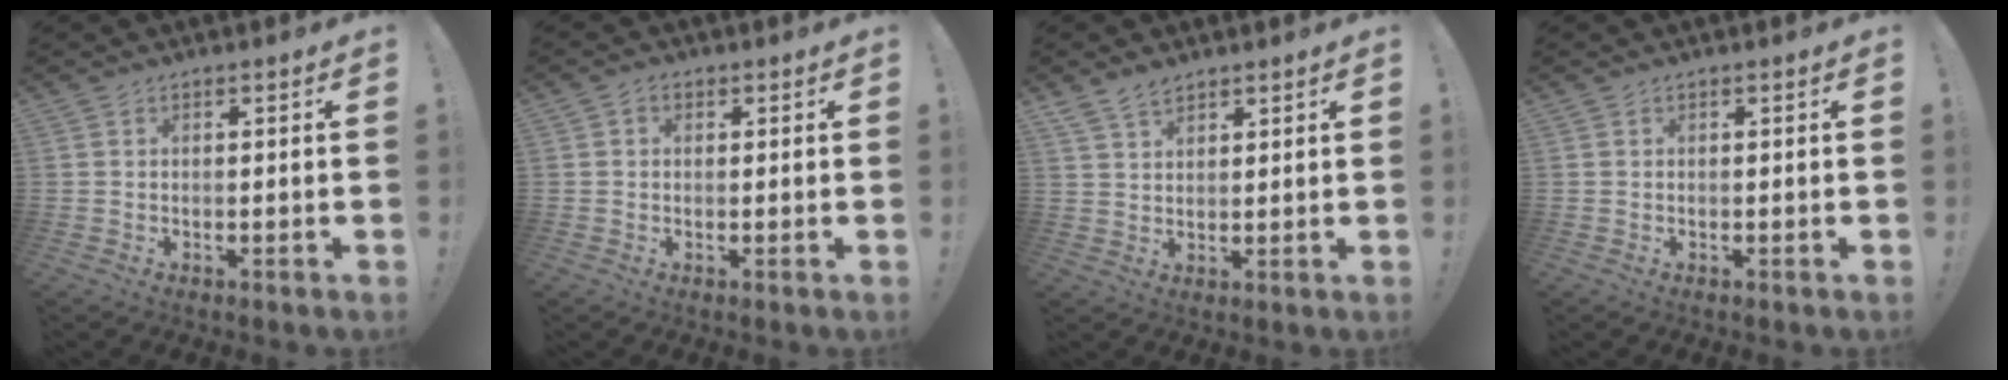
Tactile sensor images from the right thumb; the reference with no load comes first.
{"total": 1.7, "force": [0.3, 1.5, 0.9], "torque": [-0.013, 0.002, 0.004]}
{"total": 5.0, "force": [4.1, 2.3, 1.8], "torque": [-0.029, -0.022, 0.078]}
{"total": 0.0}